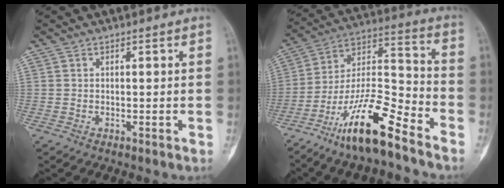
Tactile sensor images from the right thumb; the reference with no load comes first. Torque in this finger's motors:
{"motor_torque": [0.72, 0.37, 1.68, -1.09, 0.47]}